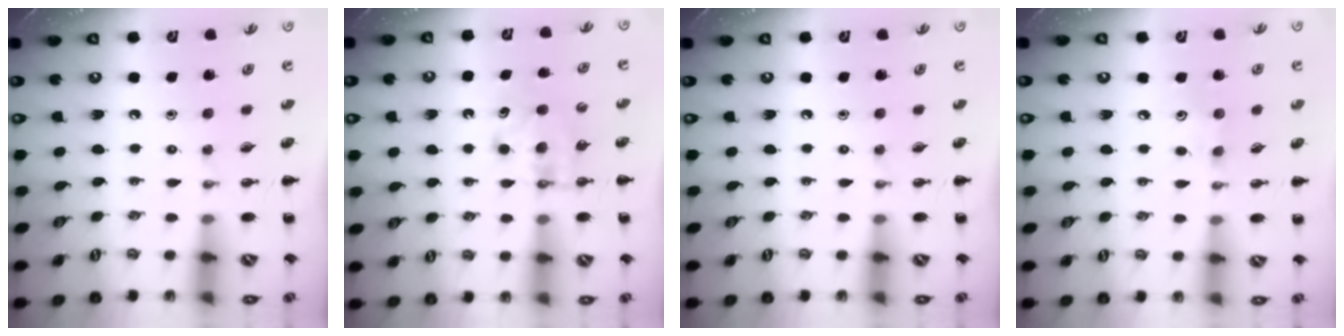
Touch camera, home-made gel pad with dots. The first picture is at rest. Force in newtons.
{"total": 5.2, "press": 5.1, "slide": 1.0}
{"total": 0.0}
{"total": 4.3, "press": 4.2, "slide": 1.1}